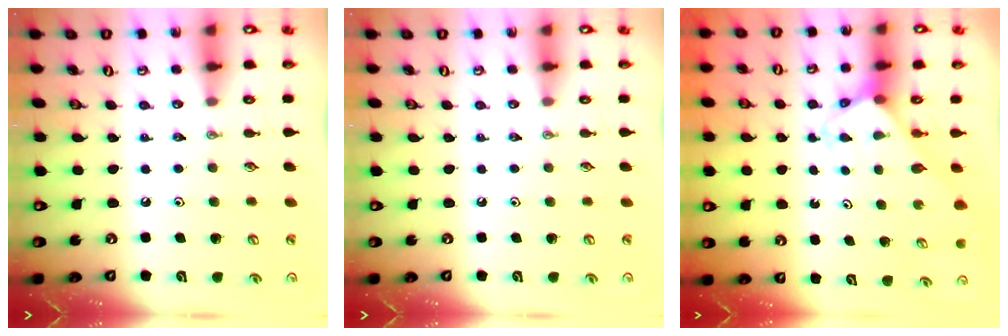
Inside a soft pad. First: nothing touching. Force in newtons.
{"total": 0.0}
{"total": 3.1, "press": 3.1, "slide": 0.1}